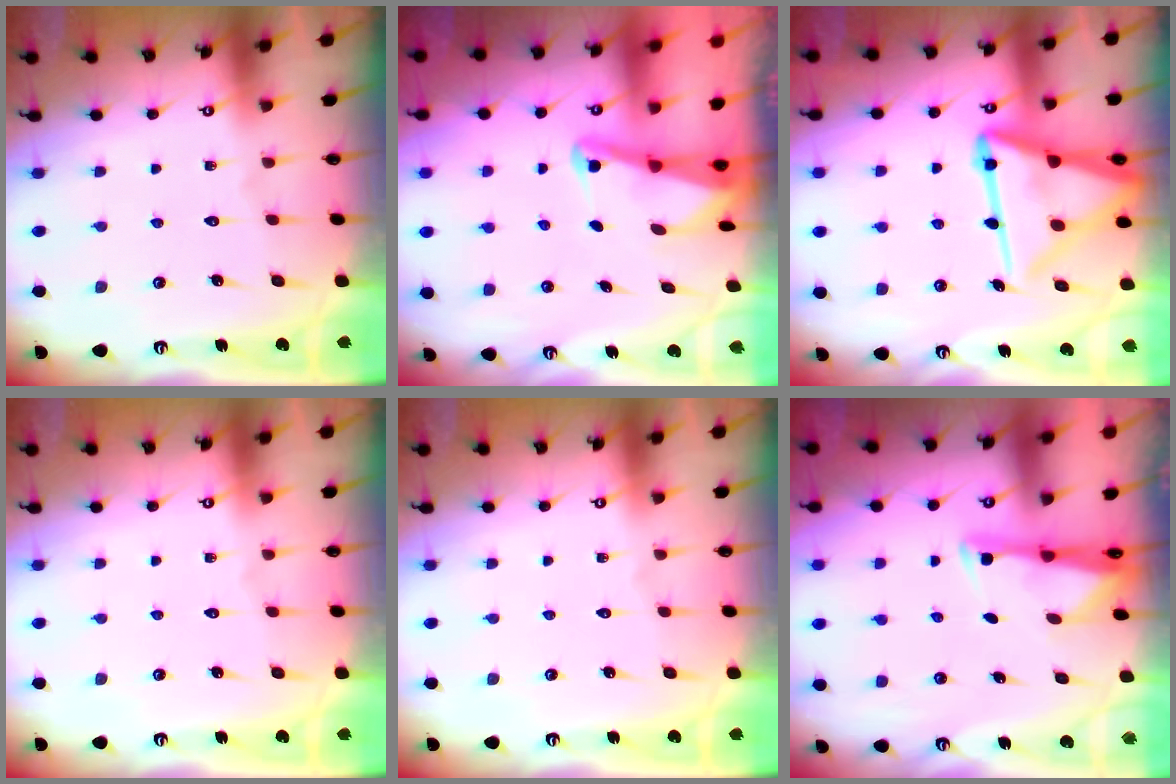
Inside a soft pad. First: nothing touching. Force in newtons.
{"total": 2.0, "press": 2.0, "slide": 0.3}
{"total": 18.1, "press": 18.0, "slide": 1.9}
{"total": 0.0}
{"total": 0.0}
{"total": 3.0, "press": 2.9, "slide": 0.4}